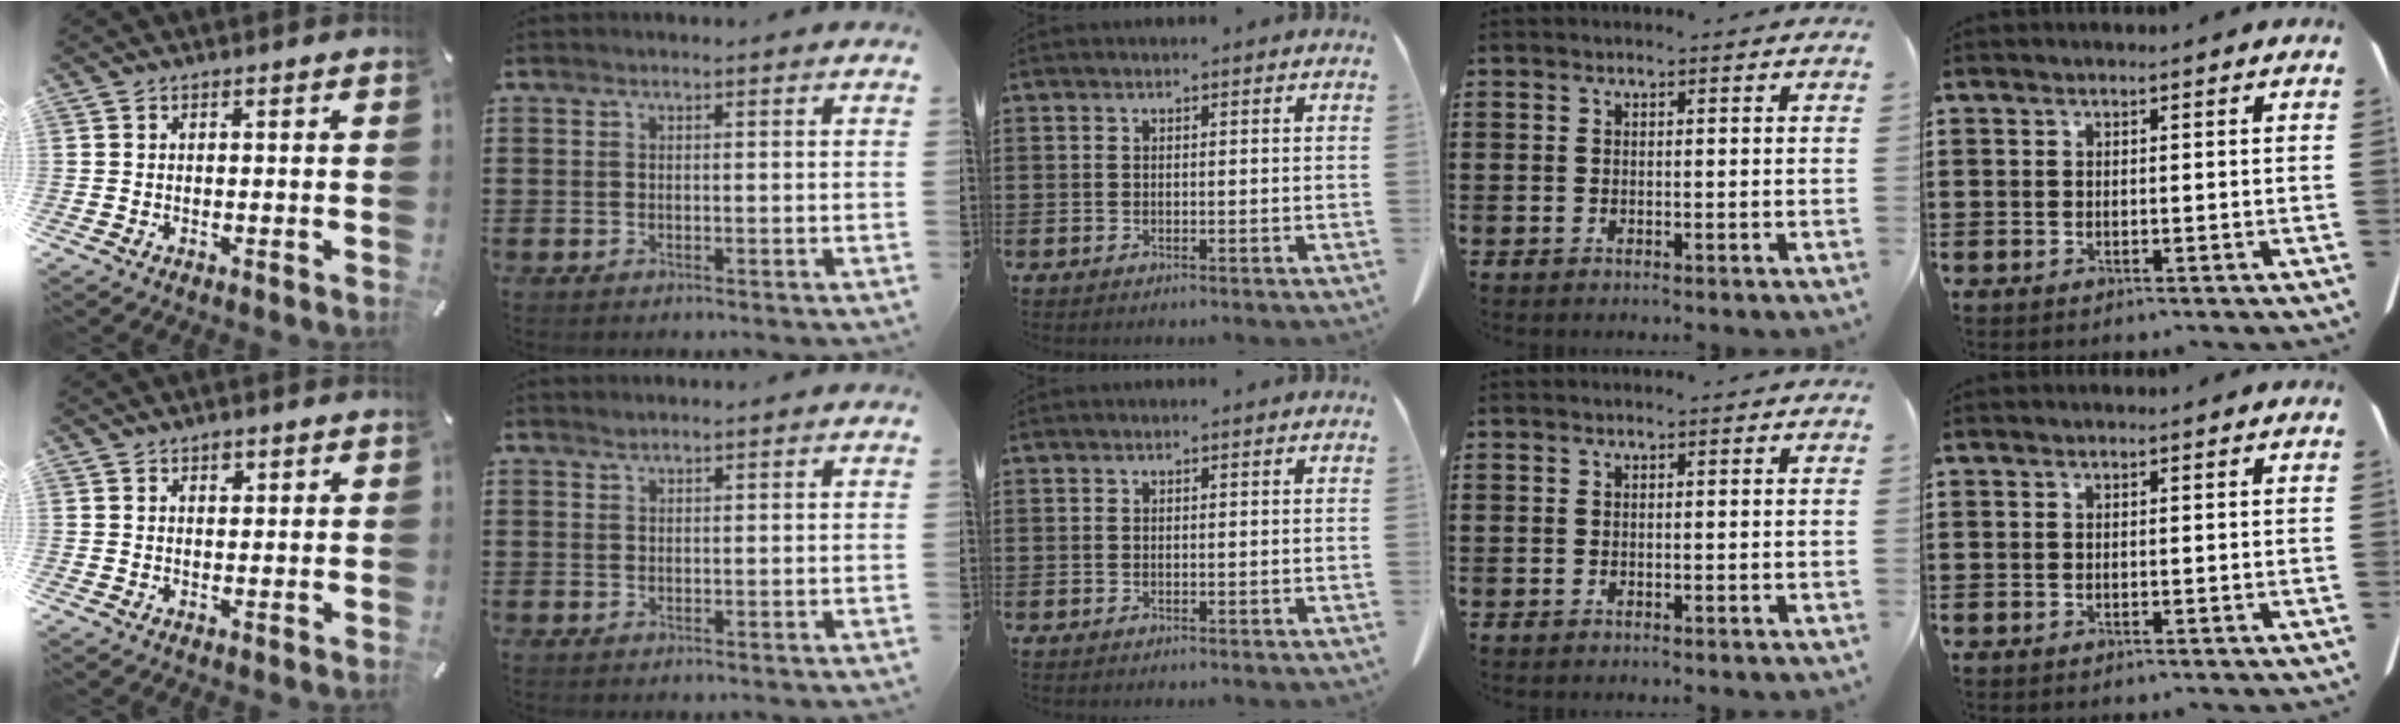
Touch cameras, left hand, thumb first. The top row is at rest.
{"thumb": {"total": 1.5, "force": [0.7, 1.1, 0.7], "torque": [-0.007, -0.001, 0.012]}, "index": {"total": 0.9, "force": [0.9, 0.2, 0.1], "torque": [-0.005, -0.001, 0.017]}}